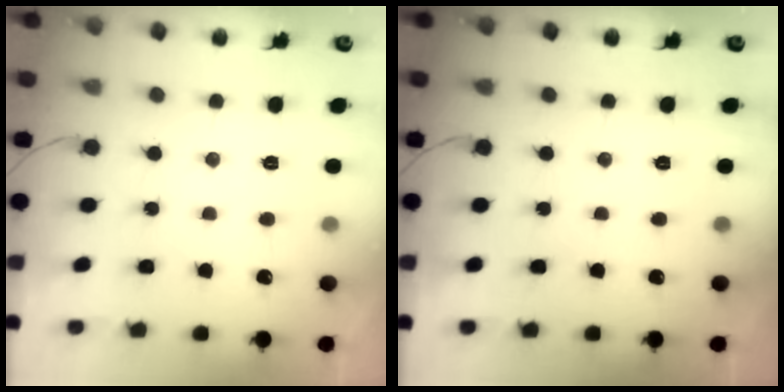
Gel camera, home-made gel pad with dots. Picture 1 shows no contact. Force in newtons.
{"total": 0.0}